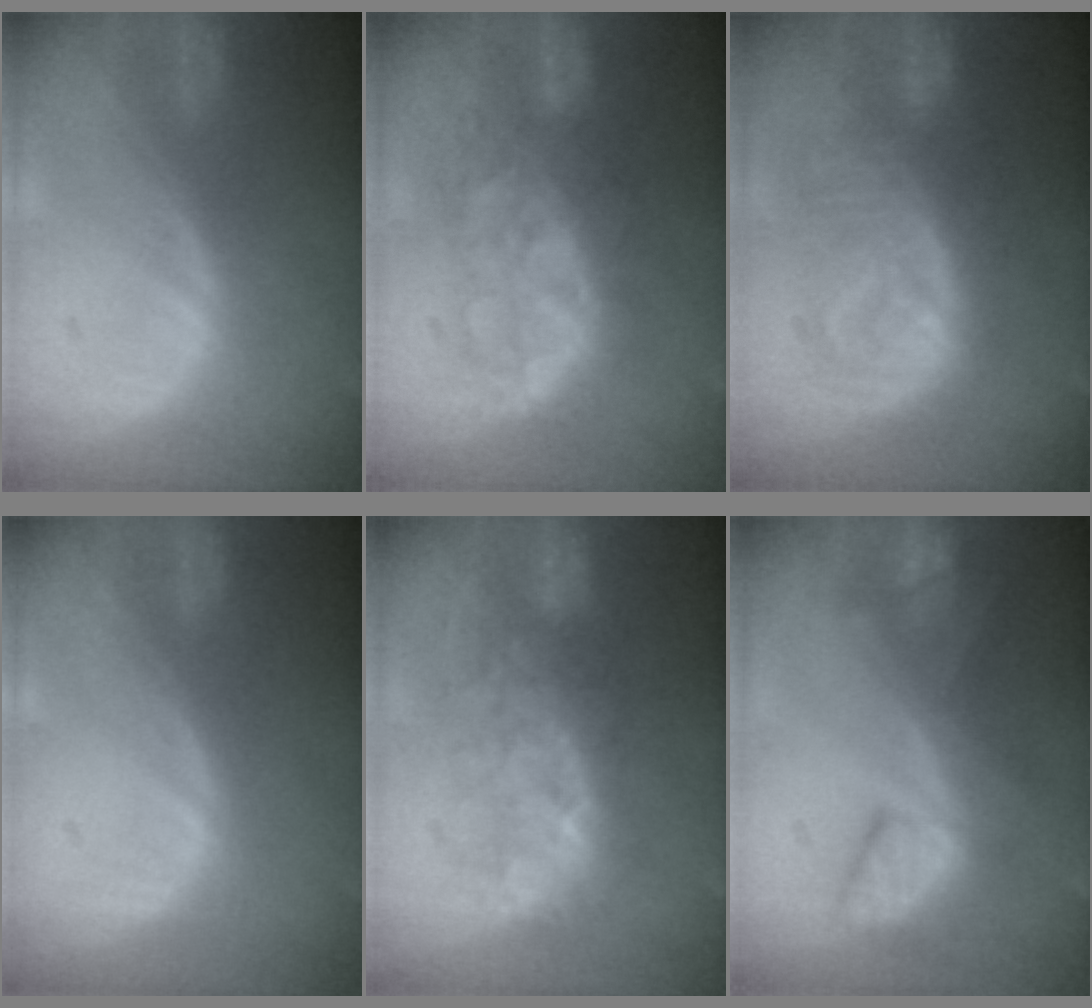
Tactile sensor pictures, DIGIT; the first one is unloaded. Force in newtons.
{"total": 8.2, "press": 8.0, "slide": 1.5}
{"total": 8.9, "press": 8.9, "slide": 0.3}
{"total": 0.0}
{"total": 7.6, "press": 7.2, "slide": 2.3}
{"total": 8.0, "press": 7.4, "slide": 3.0}